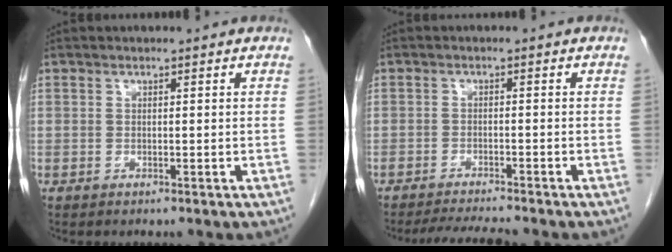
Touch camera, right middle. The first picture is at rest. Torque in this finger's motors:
{"motor_torque": [0.49, -0.34, 0.08, 0.06]}